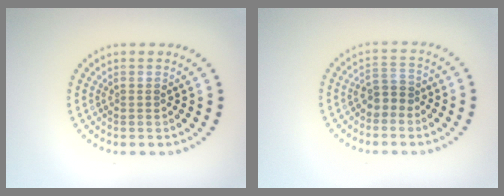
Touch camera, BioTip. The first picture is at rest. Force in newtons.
{"total": 2.0, "press": 1.8, "slide": 0.9}